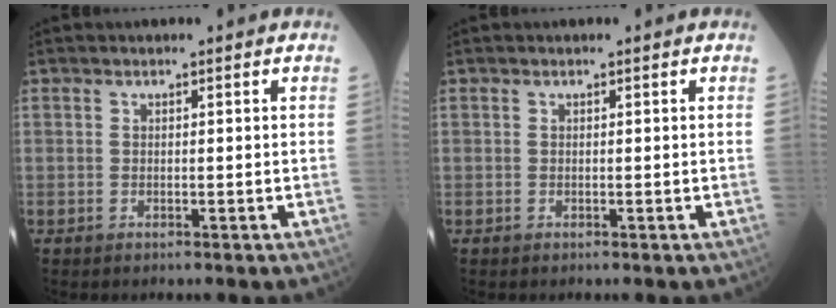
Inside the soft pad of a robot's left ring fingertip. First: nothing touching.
{"total": 0.0}